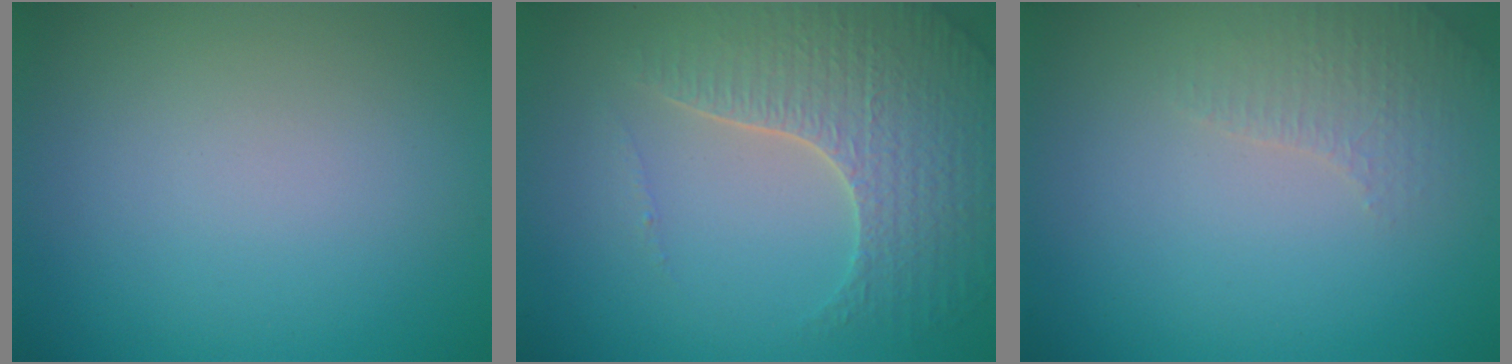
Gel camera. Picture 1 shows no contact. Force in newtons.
{"total": 4.9, "press": 4.4, "slide": 2.3}
{"total": 2.0, "press": 1.9, "slide": 0.5}